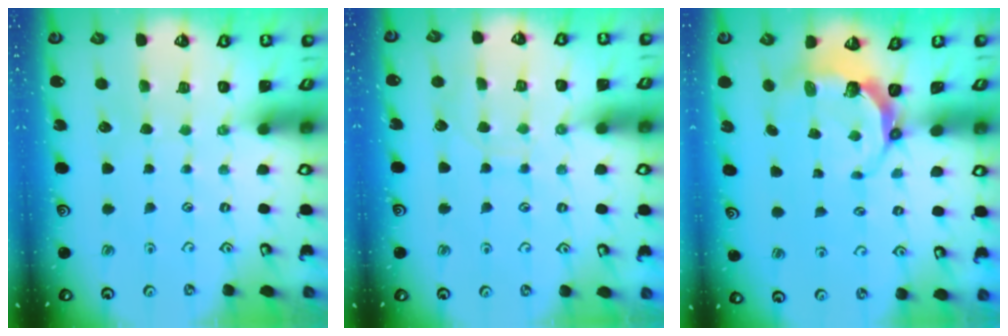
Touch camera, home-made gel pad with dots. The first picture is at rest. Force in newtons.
{"total": 5.3, "press": 5.2, "slide": 0.6}
{"total": 7.0, "press": 5.8, "slide": 3.9}